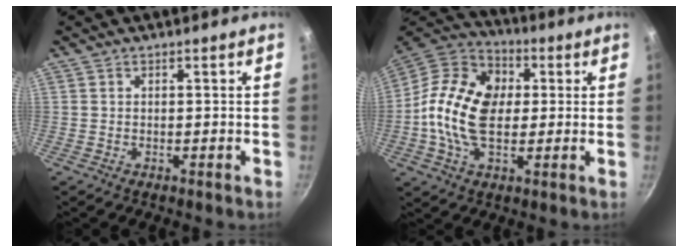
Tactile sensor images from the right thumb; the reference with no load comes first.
{"total": 18.5, "force": [0.5, 12.3, 13.8], "torque": [-0.231, 0.020, -0.011]}